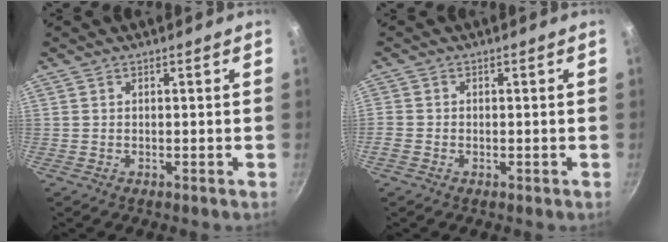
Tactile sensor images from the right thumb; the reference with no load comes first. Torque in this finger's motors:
{"motor_torque": [1.13, 0.87, 1.10, -0.31, 0.06]}